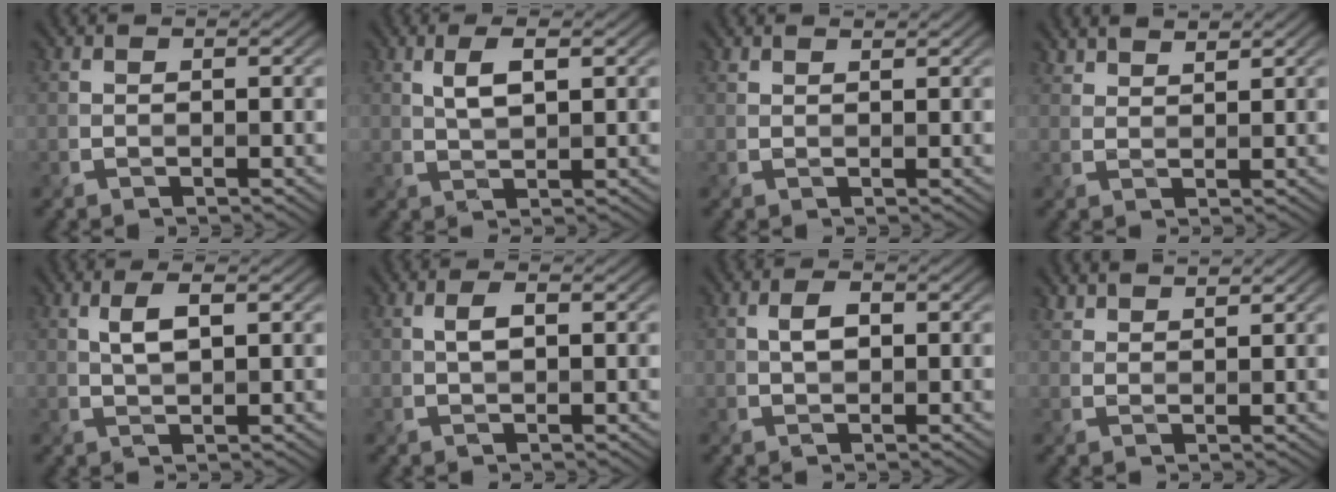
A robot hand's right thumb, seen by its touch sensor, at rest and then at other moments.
{"total": 3.5, "force": [1.3, 1.1, 3.1], "torque": [-0.066, 0.000, 0.027]}
{"total": 1.1, "force": [1.0, 0.1, 0.3], "torque": [-0.015, 0.000, 0.023]}
{"total": 2.9, "force": [2.6, 0.7, 1.0], "torque": [-0.020, -0.004, 0.055]}
{"total": 3.2, "force": [1.0, 1.0, 2.9], "torque": [-0.060, 0.002, 0.021]}
{"total": 2.0, "force": [0.3, 0.8, 1.8], "torque": [-0.036, 0.001, 0.006]}
{"total": 2.4, "force": [0.2, 1.3, 2.0], "torque": [-0.040, 0.001, 0.004]}
{"total": 2.6, "force": [2.4, 0.5, 0.9], "torque": [-0.017, -0.005, 0.050]}